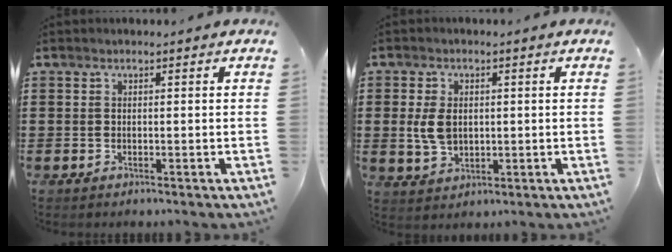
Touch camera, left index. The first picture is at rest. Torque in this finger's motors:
{"motor_torque": [1.08, -0.05, 0.52, 0.10]}